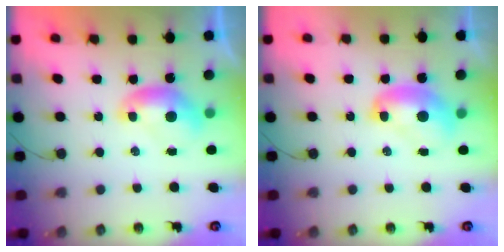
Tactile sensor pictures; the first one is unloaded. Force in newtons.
{"total": 2.4, "press": 2.4, "slide": 0.3}